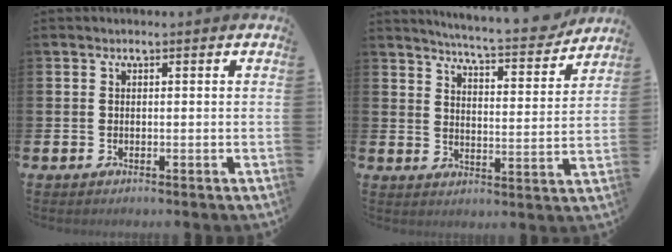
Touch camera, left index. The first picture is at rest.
{"total": 6.5, "force": [6.3, 0.1, 1.5], "torque": [-0.042, -0.051, 0.105]}